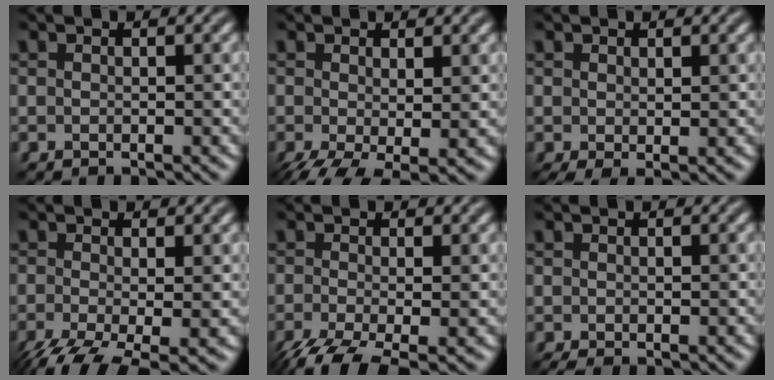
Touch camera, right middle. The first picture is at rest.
{"total": 4.6, "force": [-1.2, 2.0, 3.9], "torque": [-0.082, -0.016, -0.020]}
{"total": 1.4, "force": [0.1, 0.5, 1.4], "torque": [-0.029, -0.003, 0.005]}
{"total": 6.7, "force": [-3.2, 2.5, 5.4], "torque": [-0.112, -0.023, -0.054]}
{"total": 5.9, "force": [-3.4, 1.9, 4.5], "torque": [-0.093, -0.019, -0.063]}
{"total": 0.9, "force": [-0.6, 0.2, 0.6], "torque": [-0.013, -0.003, -0.009]}